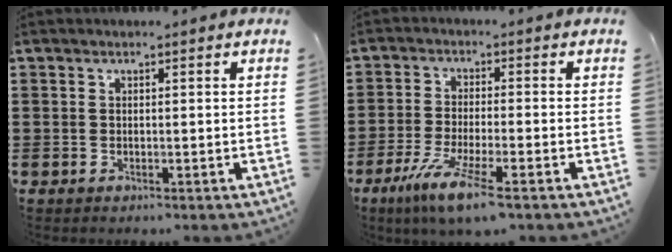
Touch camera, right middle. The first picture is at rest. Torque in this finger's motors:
{"motor_torque": [1.62, -0.36, 0.75, 0.17]}